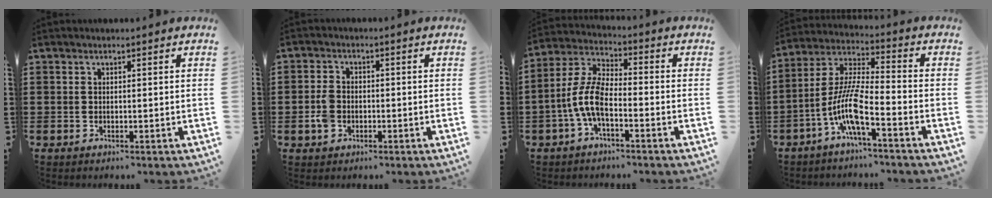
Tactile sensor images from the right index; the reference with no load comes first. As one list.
[{"total": 3.4, "force": [-1.0, 2.5, 2.1], "torque": [-0.054, -0.001, -0.021]}, {"total": 7.5, "force": [-2.9, 2.7, 6.4], "torque": [-0.160, -0.010, -0.060]}, {"total": 9.5, "force": [-5.2, 1.3, 7.9], "torque": [-0.183, -0.015, -0.103]}]